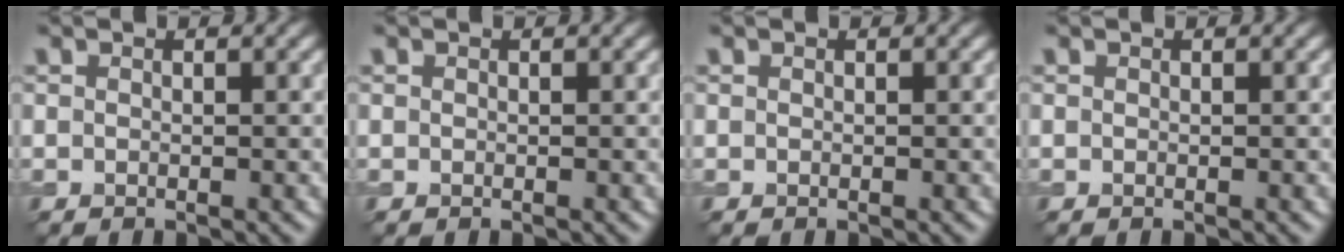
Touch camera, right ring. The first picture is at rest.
{"total": 0.0}
{"total": 0.0}
{"total": 0.0}